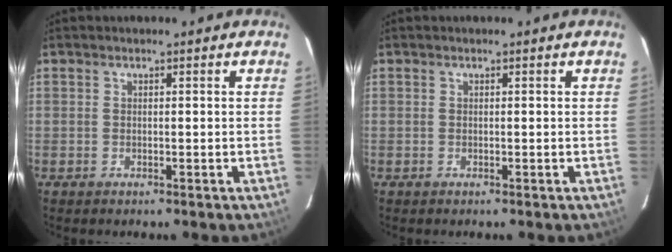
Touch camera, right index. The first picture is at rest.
{"total": 0.0}